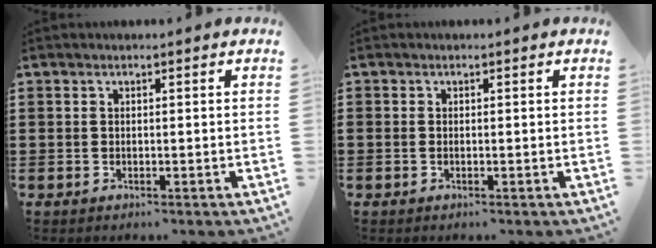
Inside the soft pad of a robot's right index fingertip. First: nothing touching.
{"total": 0.0}